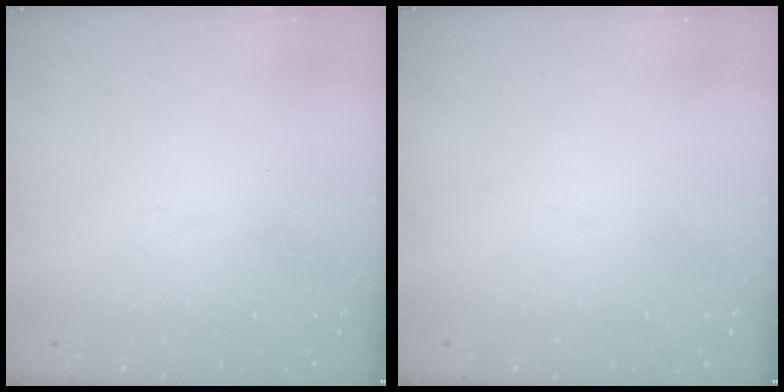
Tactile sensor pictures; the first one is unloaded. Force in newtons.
{"total": 0.0}